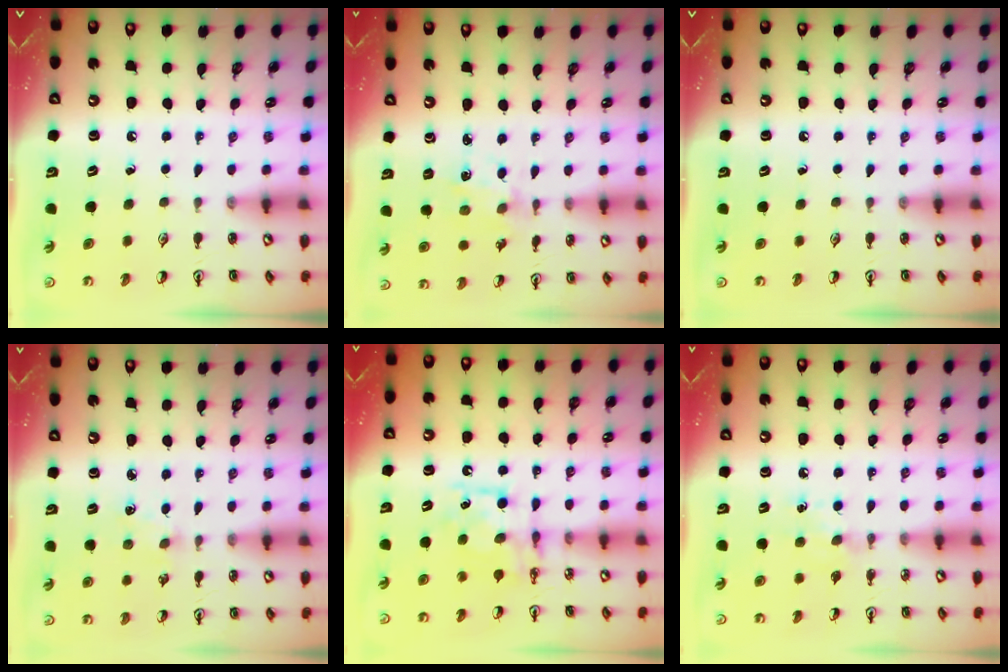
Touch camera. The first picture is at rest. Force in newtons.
{"total": 1.6, "press": 1.6, "slide": 0.1}
{"total": 0.0}
{"total": 1.5, "press": 1.5, "slide": 0.3}
{"total": 7.7, "press": 7.7, "slide": 0.4}
{"total": 5.7, "press": 5.7, "slide": 0.6}